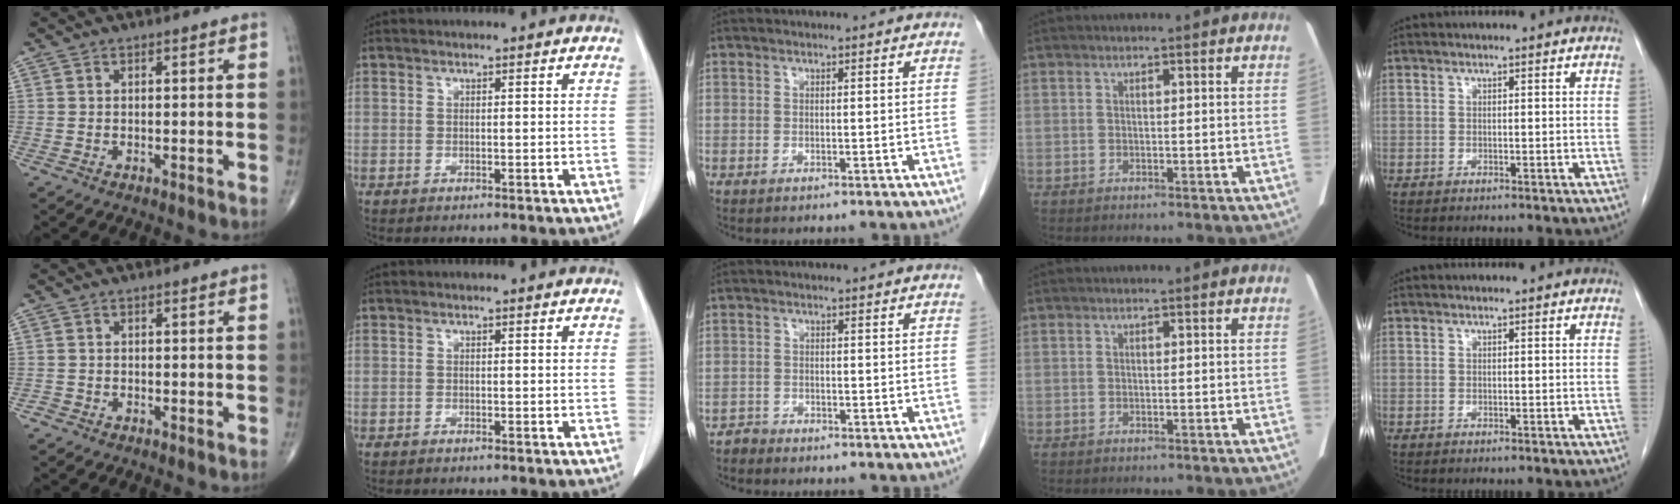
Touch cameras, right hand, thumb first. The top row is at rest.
{"thumb": {"total": 0.8, "force": [-0.6, 0.5, 0.0], "torque": [0.001, 0.002, -0.018]}, "middle": {"total": 1.1, "force": [-1.0, 0.2, -0.4], "torque": [0.009, -0.002, -0.021]}}